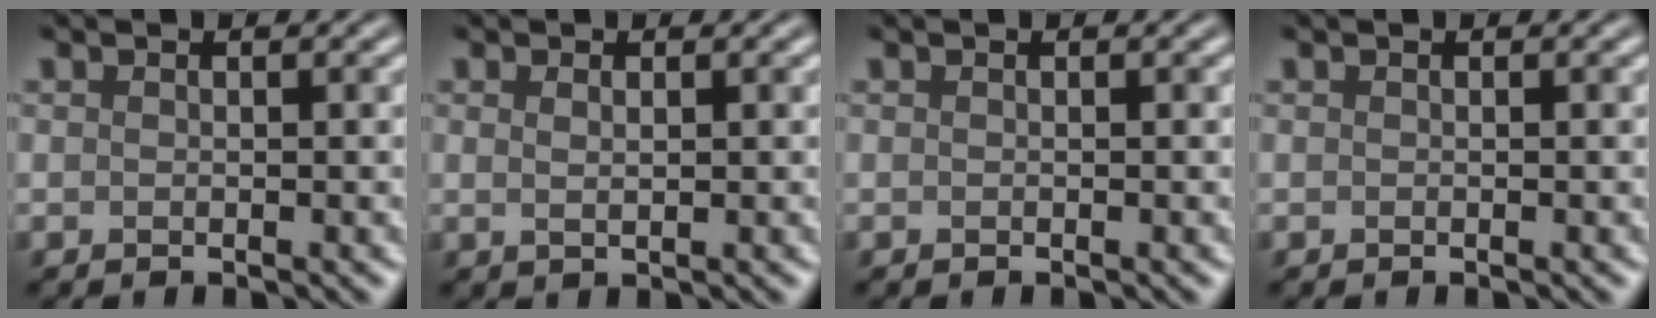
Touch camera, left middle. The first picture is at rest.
{"total": 0.9, "force": [0.4, 0.3, 0.7], "torque": [-0.014, -0.002, 0.008]}
{"total": 0.0}
{"total": 0.0}